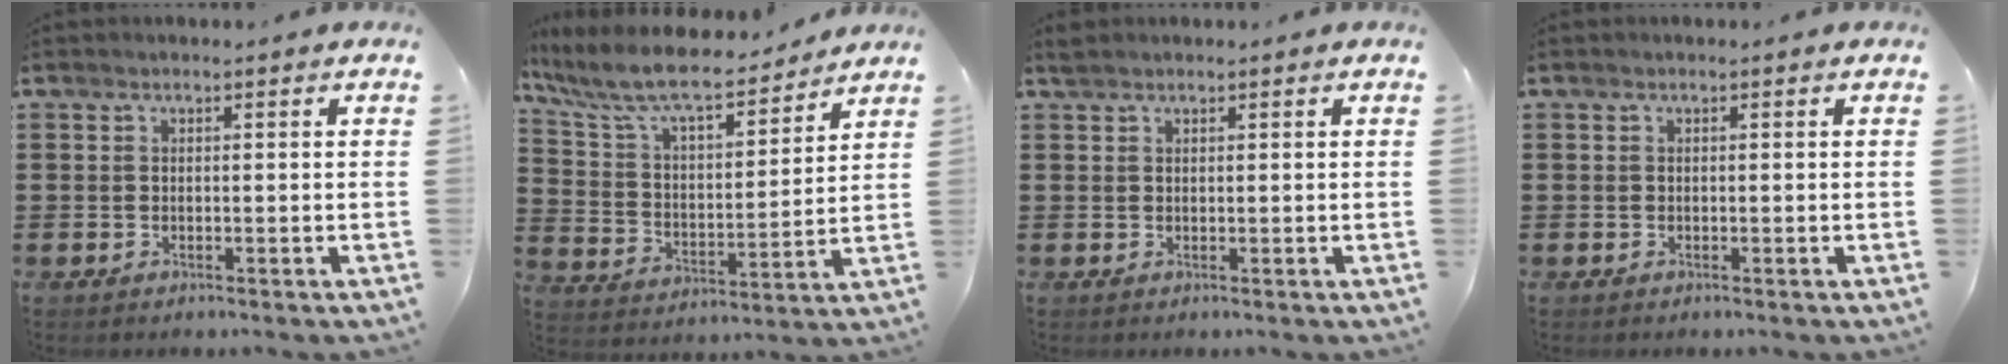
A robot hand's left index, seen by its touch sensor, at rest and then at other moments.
{"total": 9.8, "force": [8.5, 1.5, 4.6], "torque": [-0.125, -0.051, 0.146]}
{"total": 1.0, "force": [0.9, 0.3, 0.3], "torque": [-0.009, 0.001, 0.017]}
{"total": 0.0}